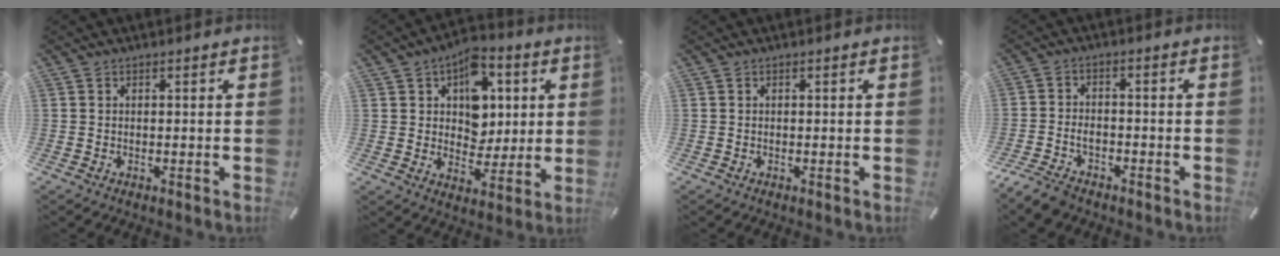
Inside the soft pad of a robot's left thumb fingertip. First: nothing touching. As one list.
[{"total": 11.1, "force": [4.0, 8.6, 5.7], "torque": [-0.080, -0.019, 0.074]}, {"total": 0.0}, {"total": 5.1, "force": [-3.3, 3.0, 2.4], "torque": [-0.049, 0.018, -0.064]}]